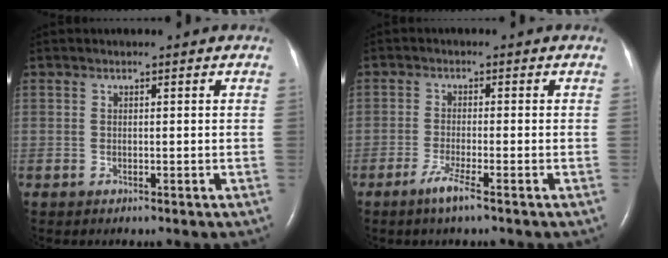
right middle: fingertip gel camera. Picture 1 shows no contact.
{"total": 3.3, "force": [-2.1, -0.3, 2.5], "torque": [-0.056, -0.009, -0.044]}